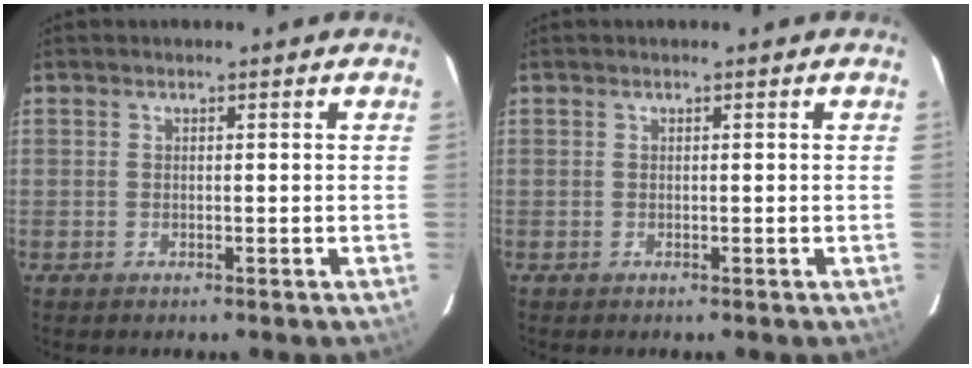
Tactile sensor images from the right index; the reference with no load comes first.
{"total": 0.0}